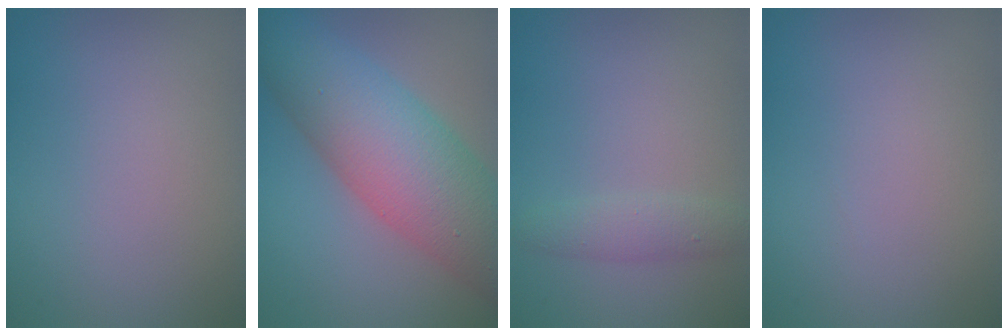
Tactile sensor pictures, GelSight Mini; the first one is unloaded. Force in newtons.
{"total": 10.9, "press": 10.9, "slide": 0.3}
{"total": 1.9, "press": 1.9, "slide": 0.1}
{"total": 0.0}